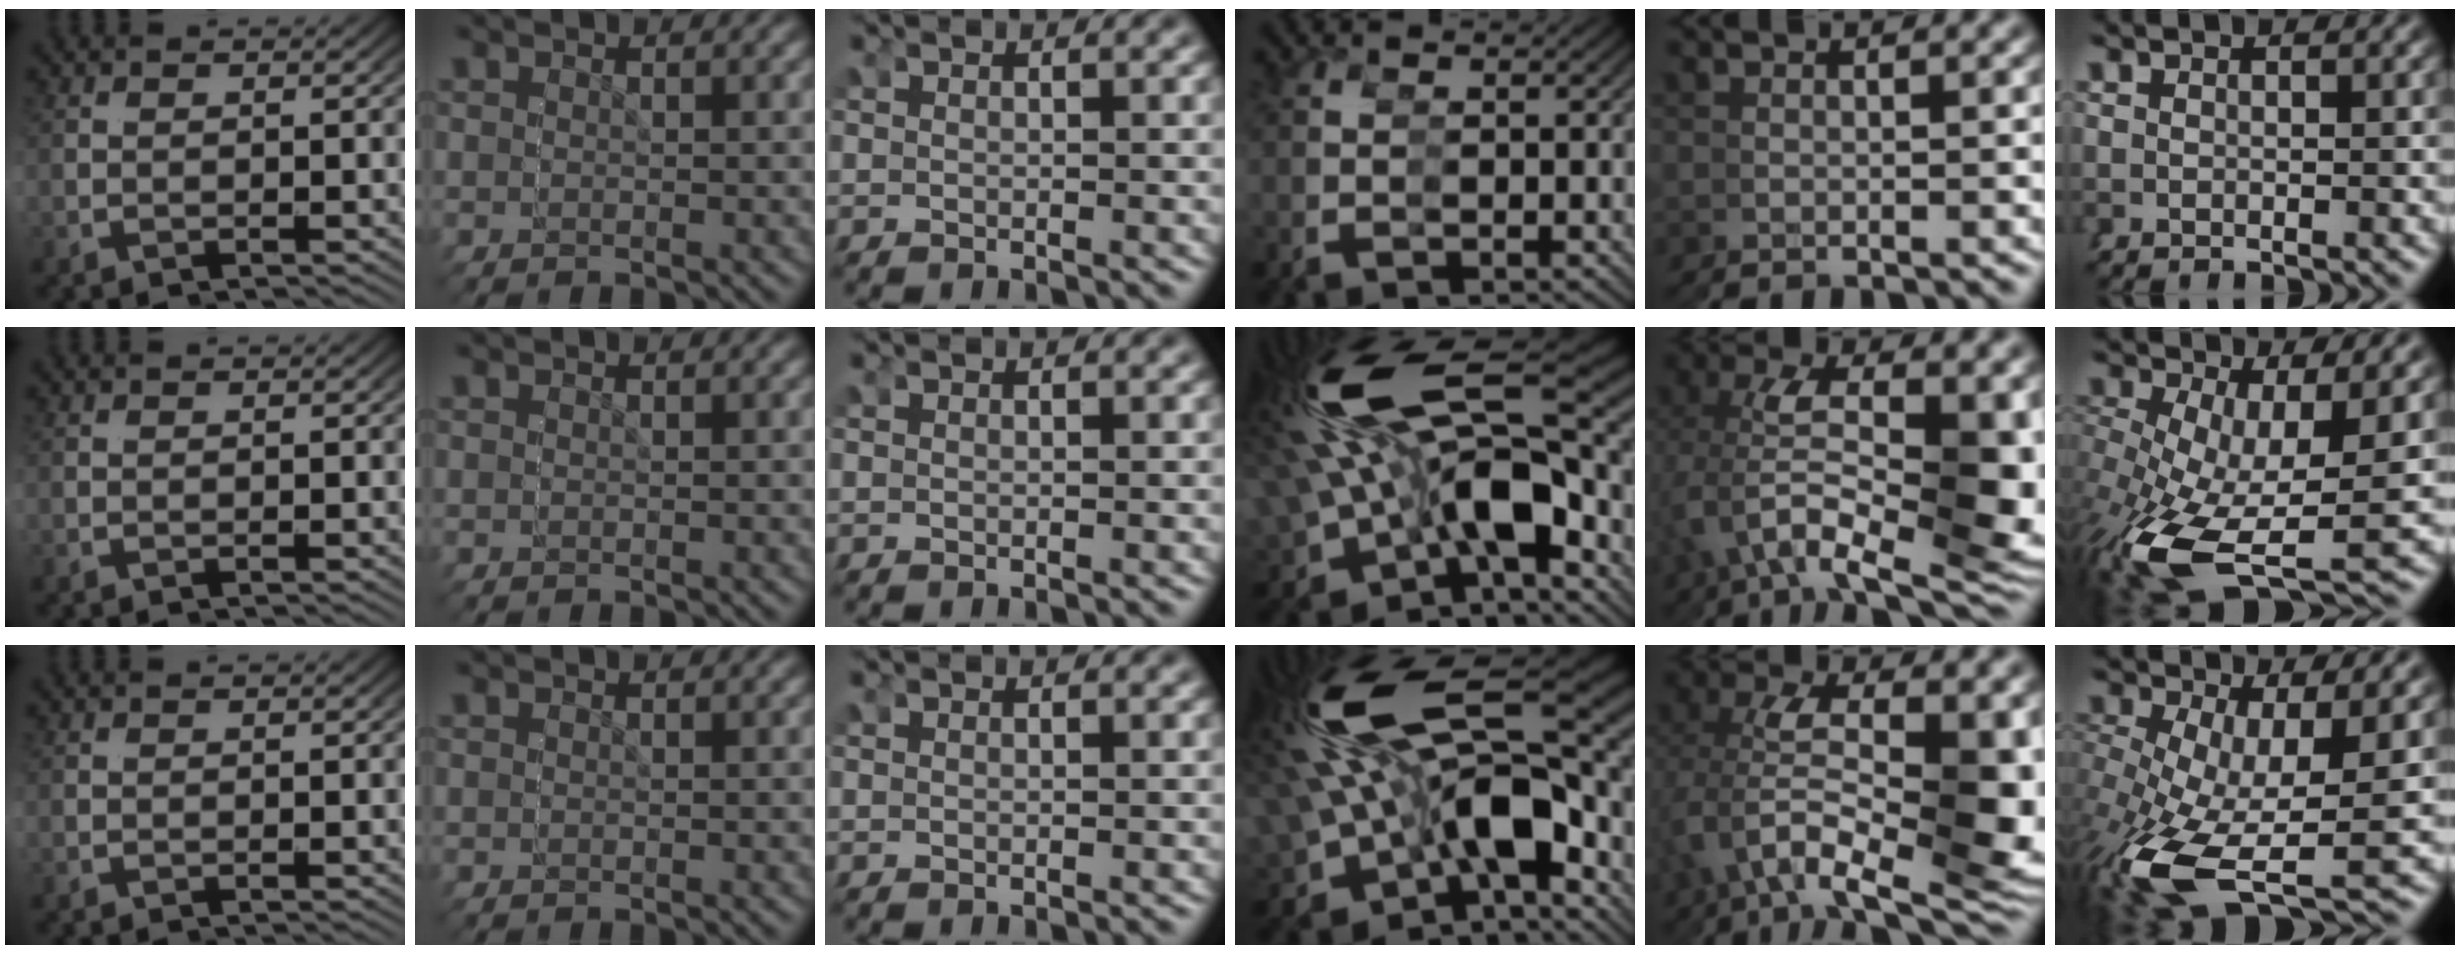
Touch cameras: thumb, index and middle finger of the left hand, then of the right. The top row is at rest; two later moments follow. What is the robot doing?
{"motion": "grasp_and_lifting", "object": "stress ball aka squeeze ball"}